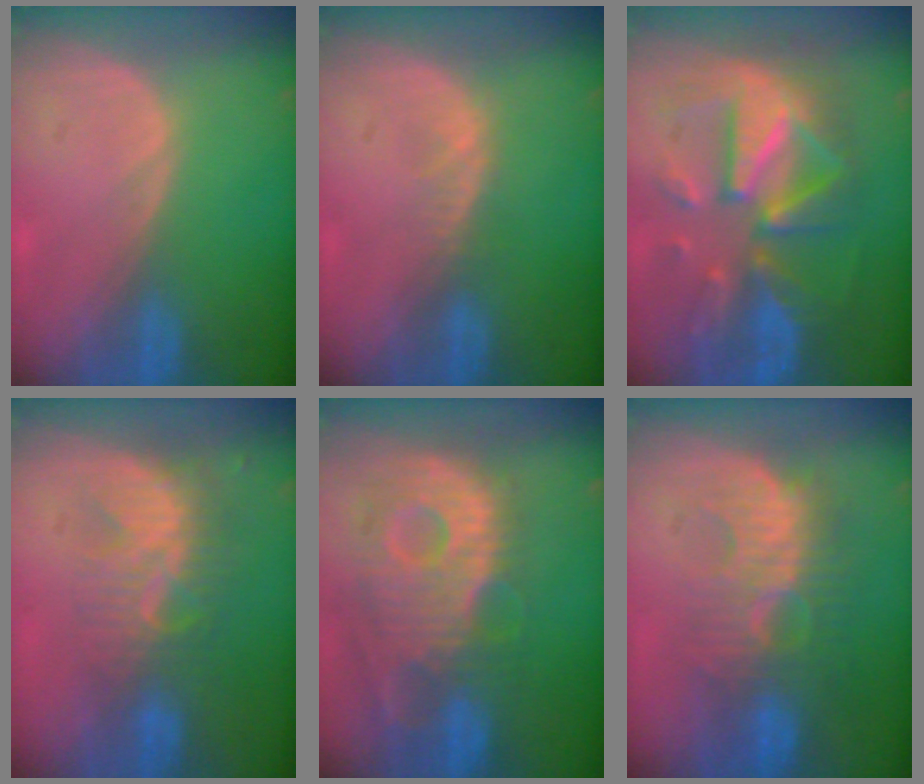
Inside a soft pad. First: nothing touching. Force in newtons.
{"total": 1.5, "press": 1.5, "slide": 0.2}
{"total": 12.4, "press": 12.4, "slide": 1.2}
{"total": 8.6, "press": 7.6, "slide": 4.1}
{"total": 13.0, "press": 11.3, "slide": 6.4}
{"total": 9.4, "press": 9.2, "slide": 2.0}